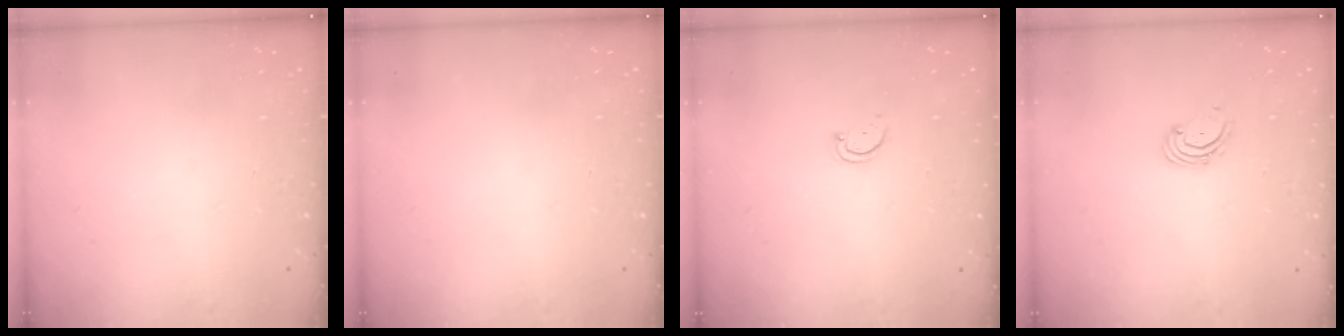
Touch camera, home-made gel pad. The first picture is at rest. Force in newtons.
{"total": 0.0}
{"total": 2.9, "press": 2.9, "slide": 0.4}
{"total": 2.2, "press": 2.1, "slide": 0.7}